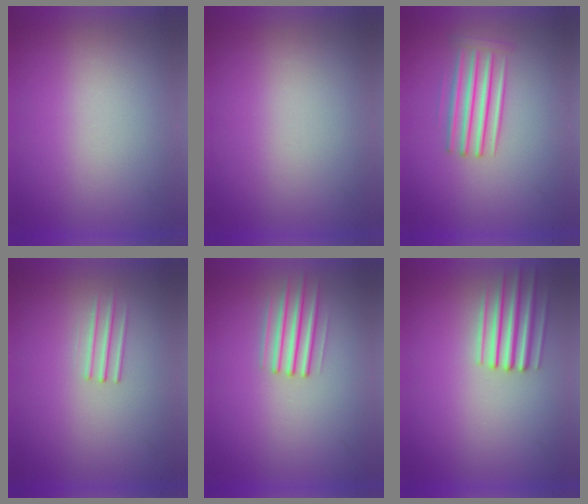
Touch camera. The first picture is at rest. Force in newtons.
{"total": 0.0}
{"total": 2.9}
{"total": 1.2}
{"total": 2.1}
{"total": 2.8}